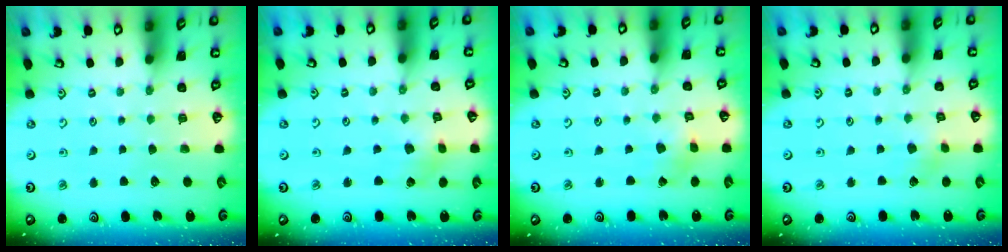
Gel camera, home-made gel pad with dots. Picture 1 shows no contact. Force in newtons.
{"total": 2.2, "press": 2.1, "slide": 0.6}
{"total": 1.6, "press": 1.6, "slide": 0.0}
{"total": 2.3, "press": 2.2, "slide": 0.3}